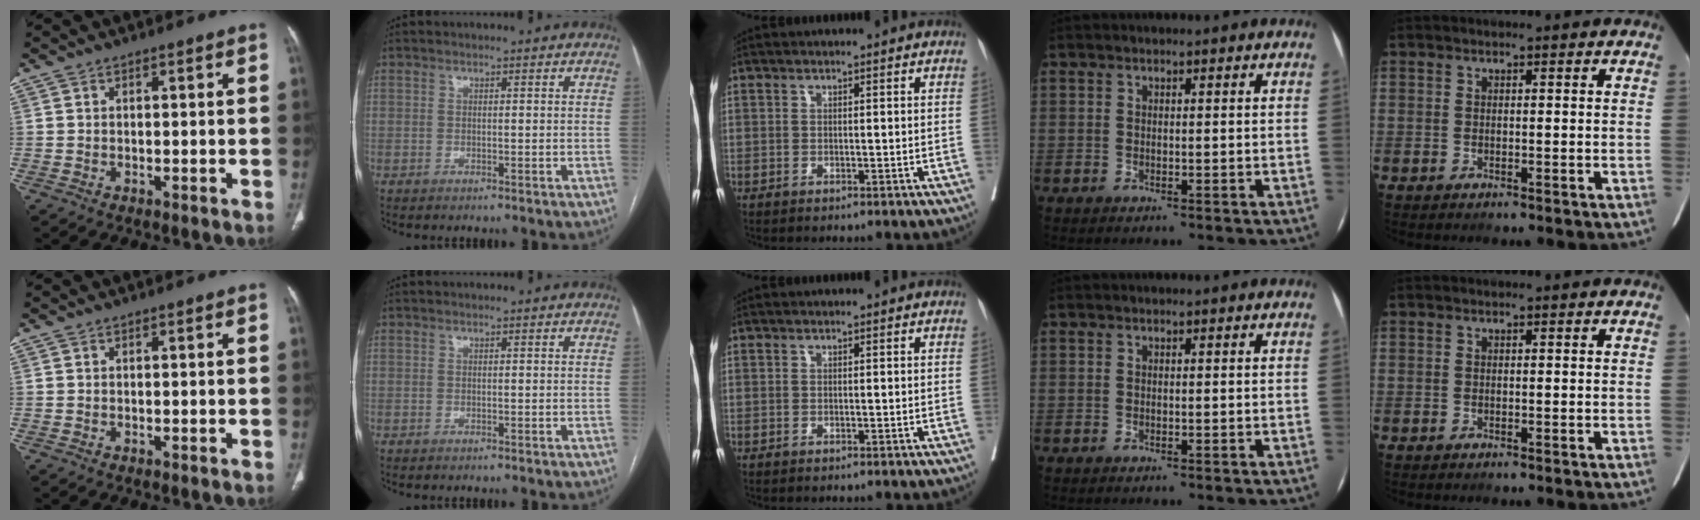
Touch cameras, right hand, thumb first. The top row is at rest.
{}